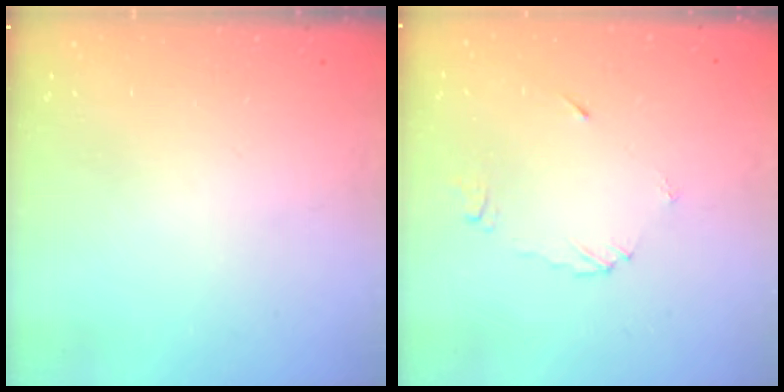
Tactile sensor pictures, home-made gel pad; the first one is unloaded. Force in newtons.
{"total": 4.9, "press": 4.9, "slide": 0.1}